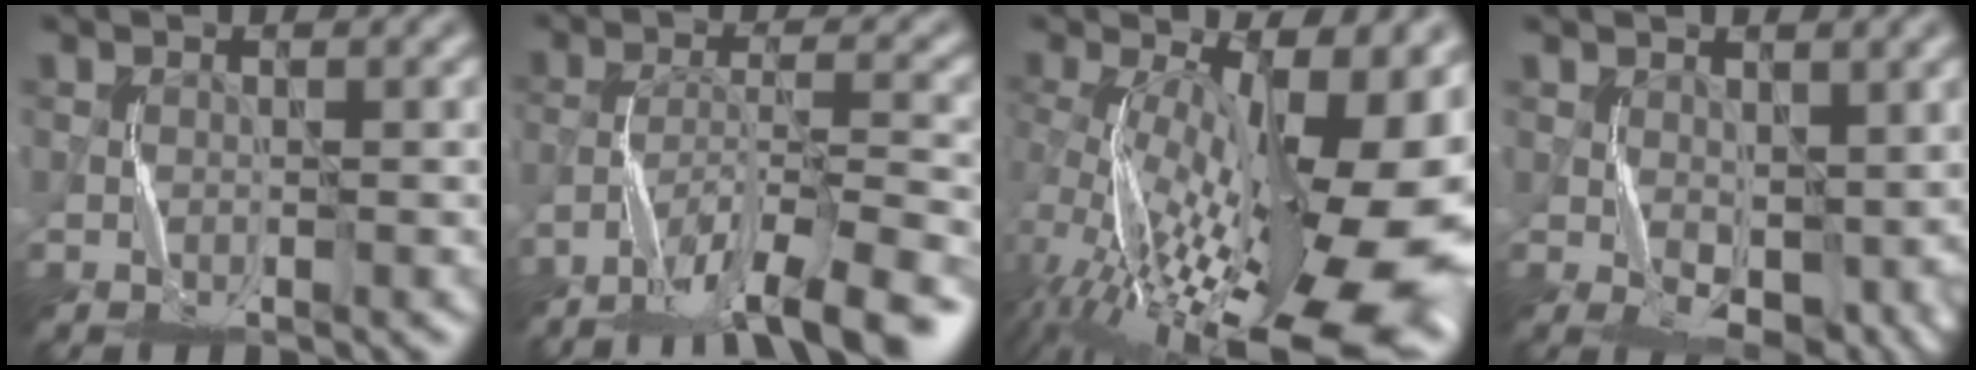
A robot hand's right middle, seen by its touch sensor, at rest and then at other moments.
{"total": 10.7, "force": [-8.4, 2.2, 6.3], "torque": [-0.102, -0.011, -0.130]}
{"total": 19.7, "force": [-3.4, 8.9, 17.2], "torque": [-0.238, -0.011, -0.044]}
{"total": 5.5, "force": [0.1, 3.4, 4.4], "torque": [-0.073, -0.014, 0.008]}